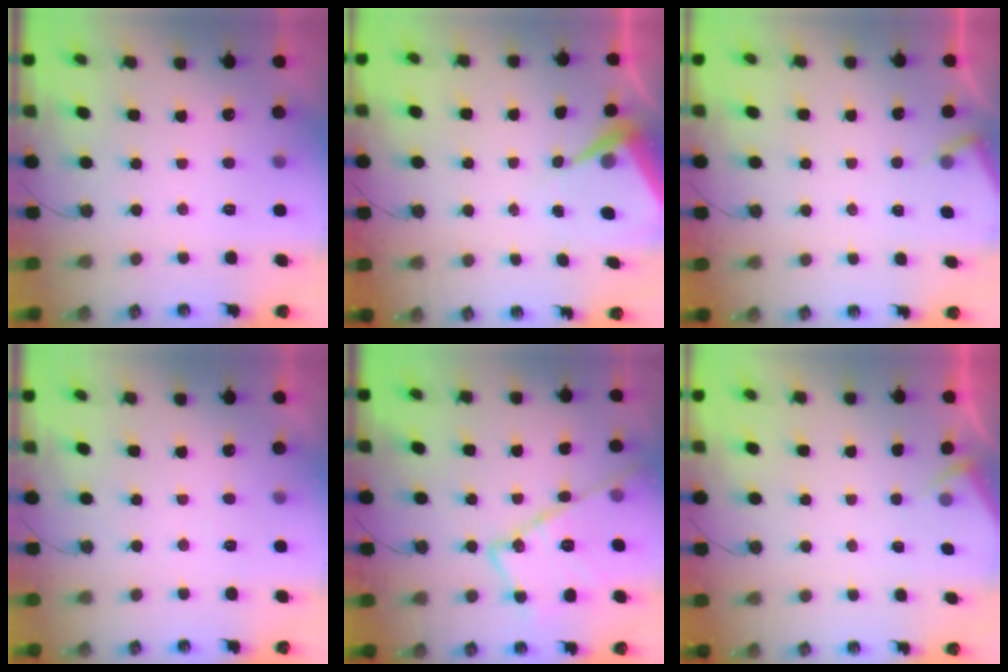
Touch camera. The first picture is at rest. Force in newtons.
{"total": 6.1, "press": 6.1, "slide": 0.3}
{"total": 3.8, "press": 3.7, "slide": 0.6}
{"total": 2.7, "press": 2.7, "slide": 0.5}
{"total": 18.9, "press": 18.9, "slide": 0.9}
{"total": 5.1, "press": 5.1, "slide": 0.5}